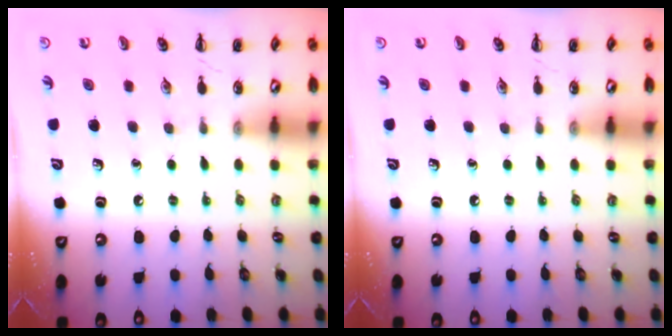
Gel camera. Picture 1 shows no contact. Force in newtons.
{"total": 0.0}